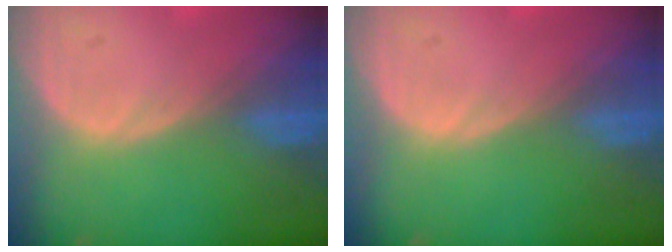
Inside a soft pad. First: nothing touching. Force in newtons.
{"total": 0.0}